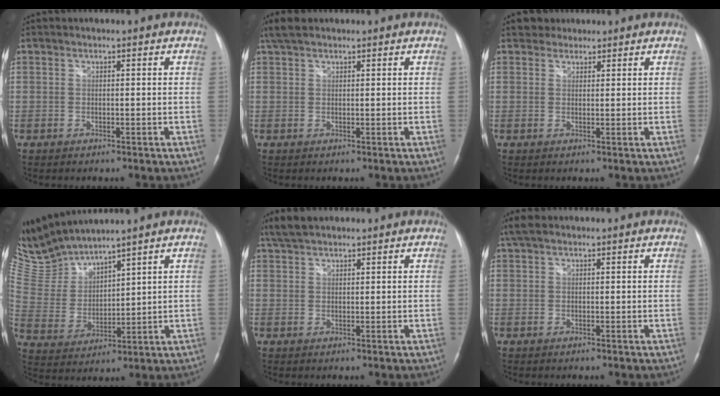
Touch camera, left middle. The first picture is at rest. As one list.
[{"total": 3.4, "force": [2.6, 1.4, 1.6], "torque": [-0.039, 0.023, 0.051]}, {"total": 2.0, "force": [1.6, 1.2, -0.3], "torque": [0.008, 0.013, 0.021]}, {"total": 9.2, "force": [9.1, -0.5, 1.1], "torque": [-0.056, 0.003, 0.209]}, {"total": 4.1, "force": [3.4, 1.3, 1.8], "torque": [-0.045, 0.020, 0.067]}, {"total": 3.0, "force": [2.1, 1.2, 1.8], "torque": [-0.043, 0.031, 0.042]}]